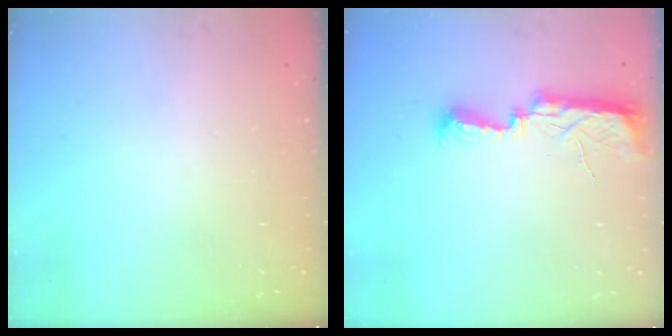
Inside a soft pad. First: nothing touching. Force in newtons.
{"total": 7.9, "press": 7.8, "slide": 0.8}